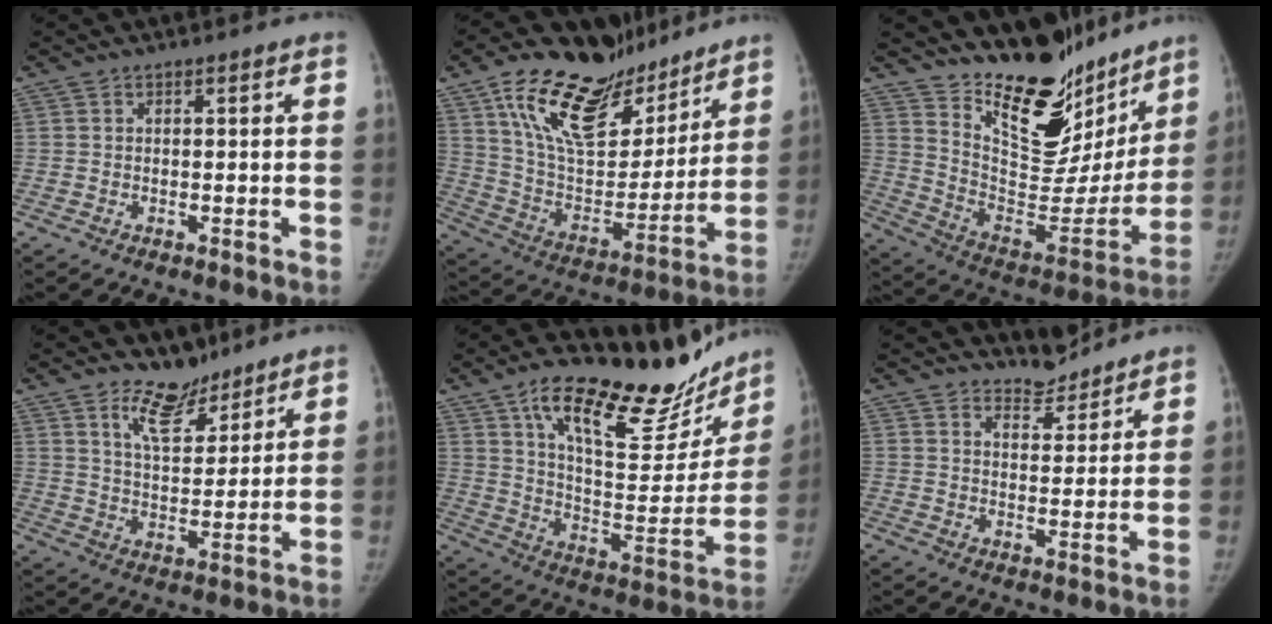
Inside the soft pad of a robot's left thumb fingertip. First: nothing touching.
{"total": 26.4, "force": [17.7, 12.4, 15.2], "torque": [-0.213, -0.066, 0.302]}
{"total": 26.0, "force": [20.0, 11.5, 11.9], "torque": [-0.132, -0.129, 0.310]}
{"total": 8.6, "force": [6.6, 4.2, 3.5], "torque": [-0.030, -0.057, 0.117]}
{"total": 25.8, "force": [19.1, 9.3, 14.8], "torque": [-0.168, -0.090, 0.292]}
{"total": 5.0, "force": [4.9, 1.2, -0.4], "torque": [0.025, -0.048, 0.079]}